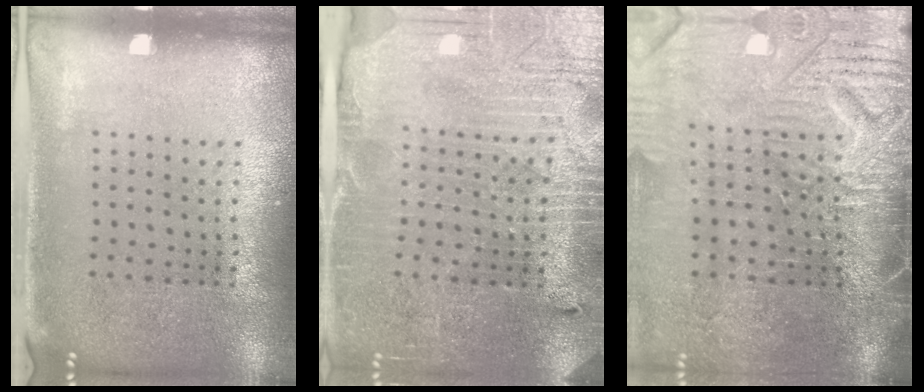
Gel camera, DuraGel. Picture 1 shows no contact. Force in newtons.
{"total": 3.8, "press": 3.7, "slide": 0.9}
{"total": 4.8, "press": 4.2, "slide": 2.4}